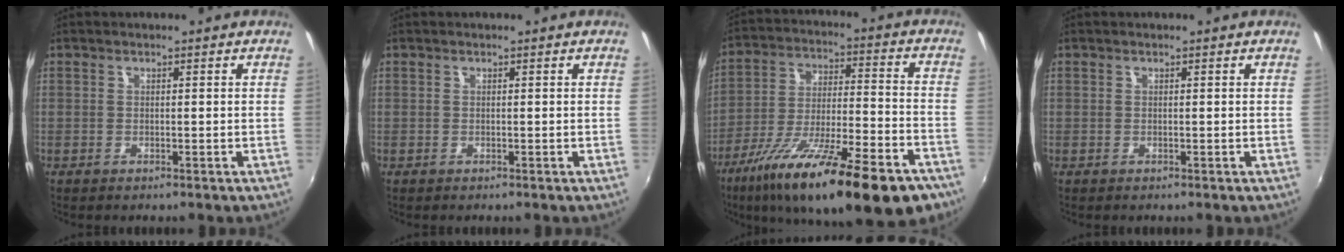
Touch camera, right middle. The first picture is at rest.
{"total": 0.0}
{"total": 27.3, "force": [-18.3, 6.4, 19.3], "torque": [-0.324, -0.066, -0.280]}
{"total": 0.0}